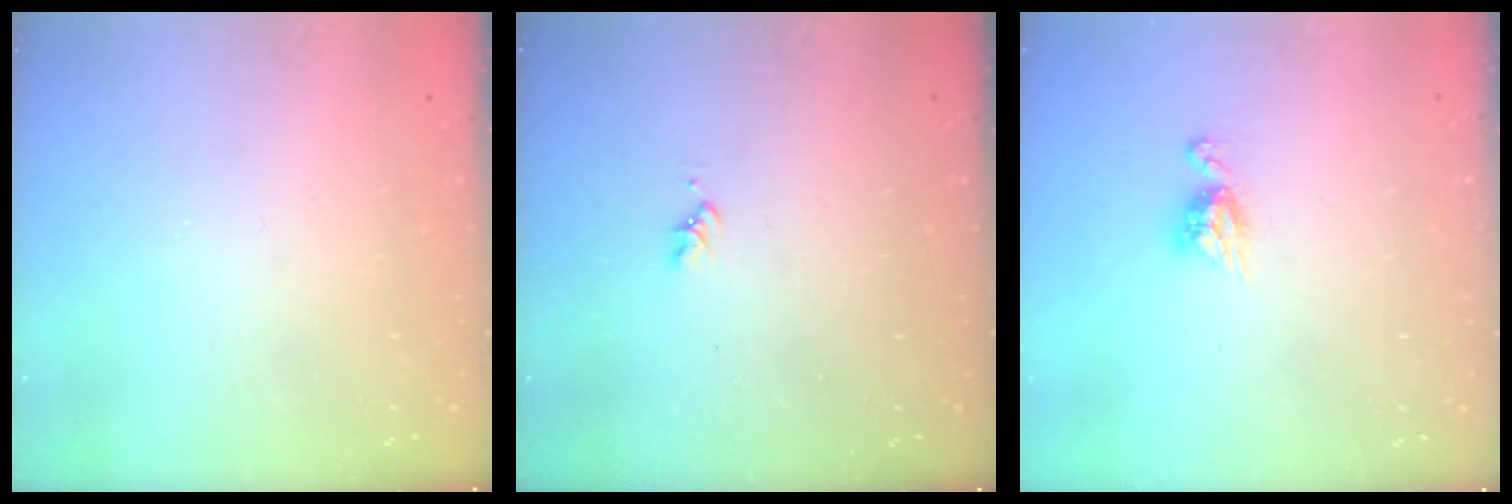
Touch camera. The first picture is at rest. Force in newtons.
{"total": 1.6, "press": 1.6, "slide": 0.3}
{"total": 7.9, "press": 7.9, "slide": 0.6}